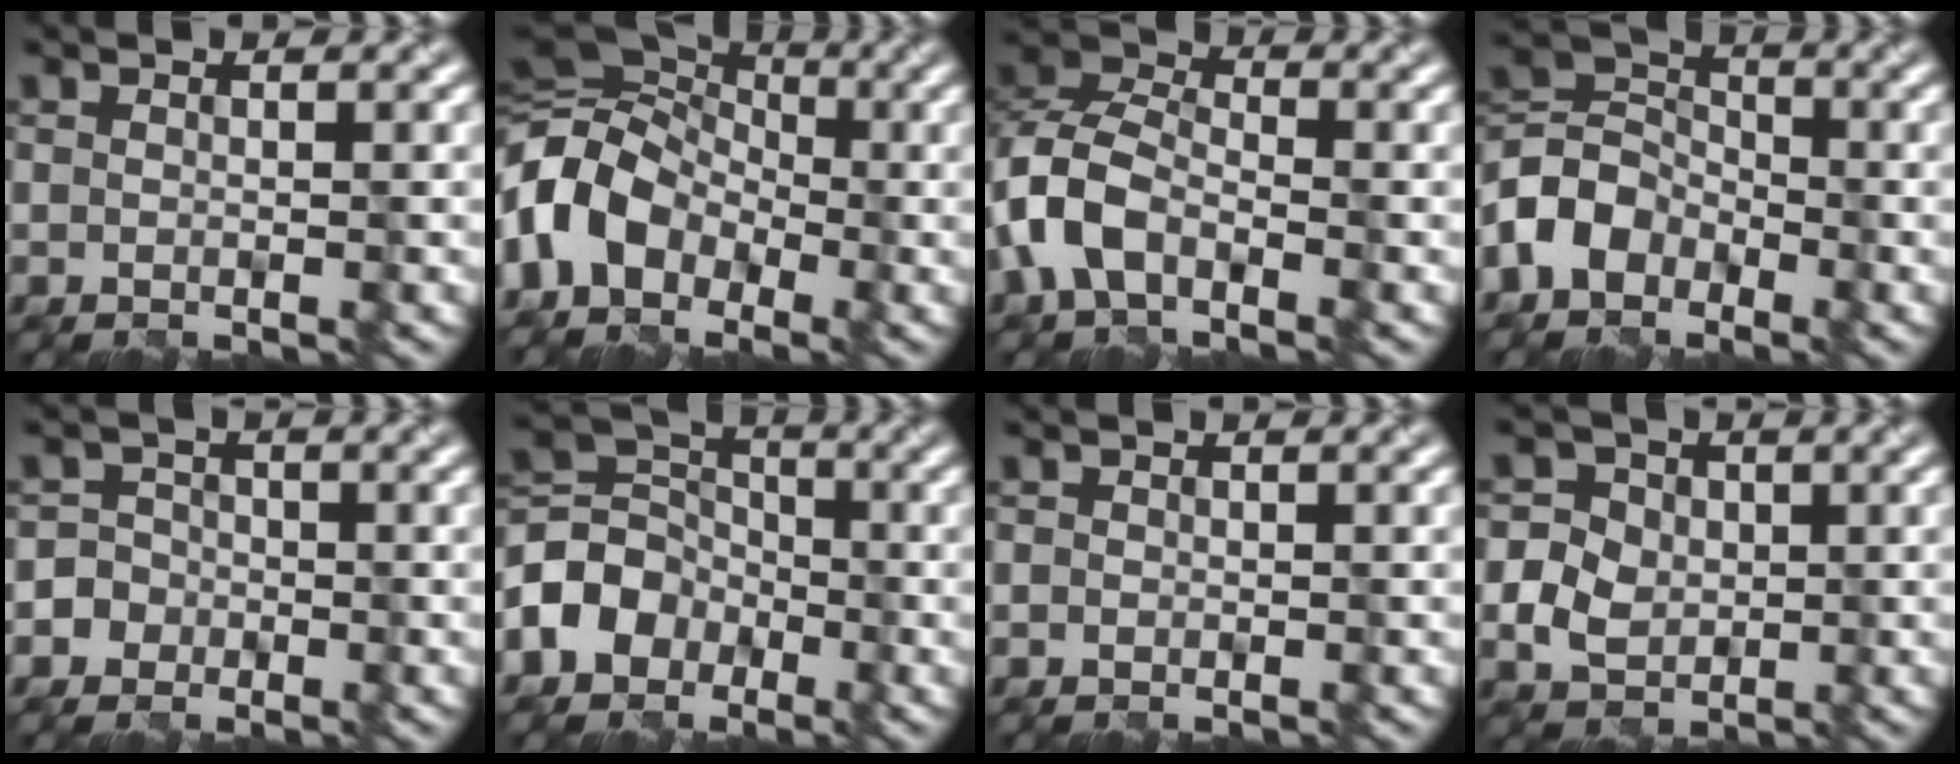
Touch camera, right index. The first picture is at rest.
{"total": 11.0, "force": [-2.4, 8.1, 7.0], "torque": [-0.142, 0.003, -0.067]}
{"total": 5.5, "force": [-2.6, 3.4, 3.5], "torque": [-0.075, 0.006, -0.061]}
{"total": 4.6, "force": [-2.5, 3.5, 1.7], "torque": [-0.036, 0.007, -0.064]}
{"total": 3.7, "force": [-1.6, 3.4, 0.2], "torque": [0.025, 0.004, -0.043]}
{"total": 5.5, "force": [-2.4, 4.5, 1.9], "torque": [-0.034, 0.008, -0.064]}
{"total": 0.6, "force": [-0.1, 0.5, -0.1], "torque": [0.006, -0.004, -0.002]}
{"total": 5.4, "force": [-0.1, 4.9, 2.1], "torque": [-0.025, 0.013, -0.012]}